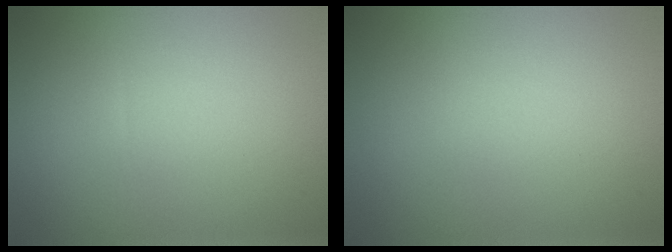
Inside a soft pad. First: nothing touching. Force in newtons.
{"total": 0.0}